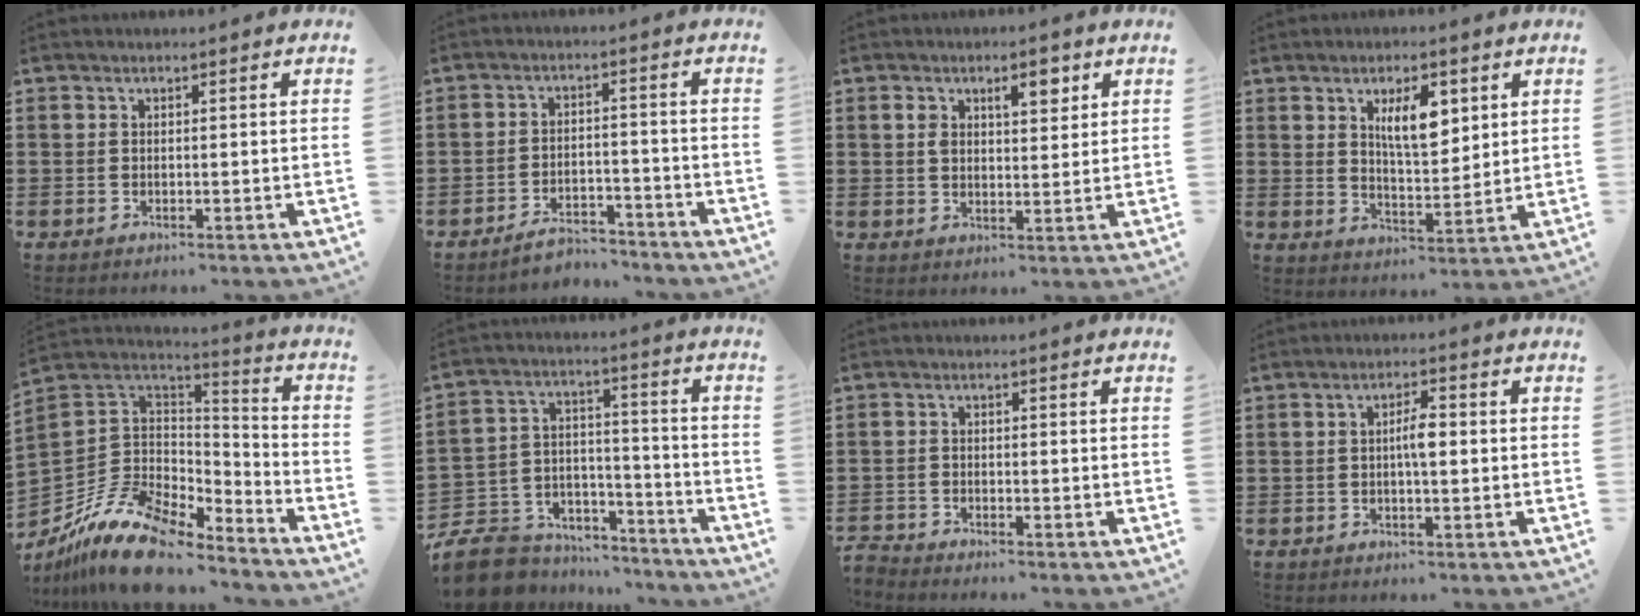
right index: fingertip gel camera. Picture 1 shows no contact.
{"total": 4.0, "force": [-3.9, 0.7, 0.6], "torque": [-0.011, 0.010, -0.078]}
{"total": 4.6, "force": [2.1, 2.0, 3.5], "torque": [-0.059, 0.004, 0.031]}
{"total": 6.9, "force": [2.8, 2.8, 5.6], "torque": [-0.095, -0.001, 0.043]}
{"total": 14.6, "force": [-10.2, 7.3, 7.5], "torque": [-0.175, 0.032, -0.189]}
{"total": 8.2, "force": [-7.2, 3.9, 1.1], "torque": [-0.047, 0.012, -0.141]}
{"total": 2.0, "force": [-2.0, 0.2, -0.2], "torque": [-0.002, 0.002, -0.045]}
{"total": 3.2, "force": [-0.1, 0.9, 3.1], "torque": [-0.057, 0.002, -0.004]}